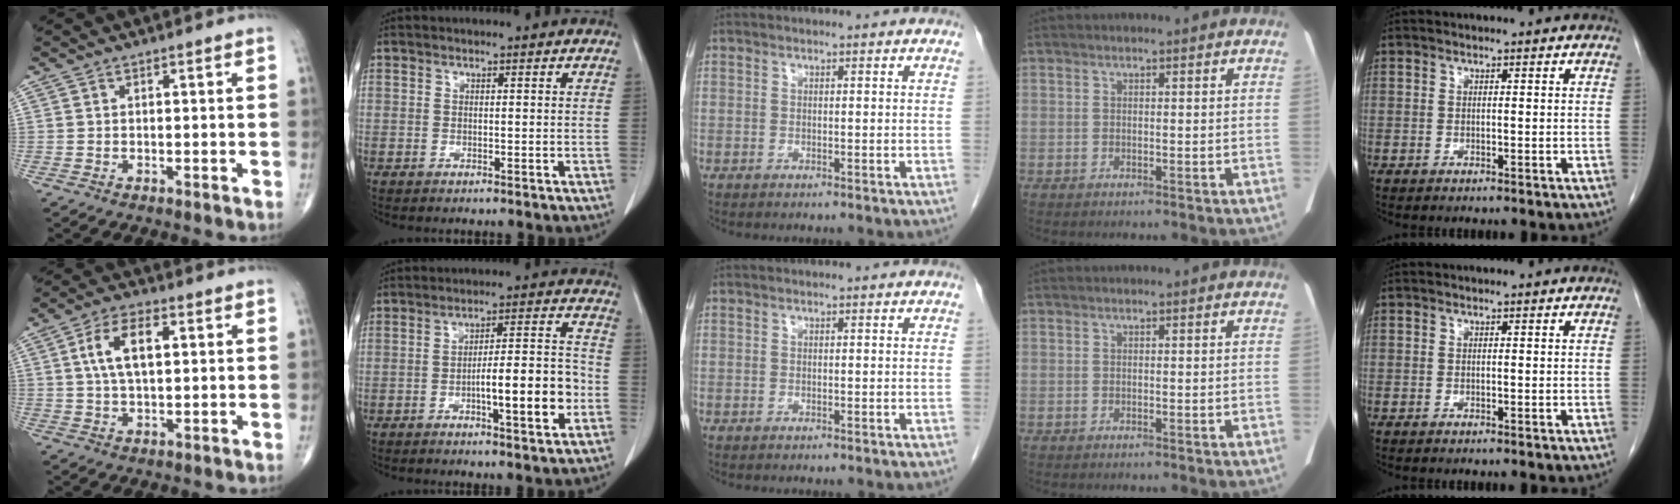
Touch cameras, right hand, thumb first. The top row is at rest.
{"thumb": {"total": 9.0, "force": [2.2, 4.4, 7.5], "torque": [-0.134, 0.008, 0.039]}, "index": {"total": 10.3, "force": [-3.2, 1.4, 9.7], "torque": [-0.148, 0.013, -0.046]}}